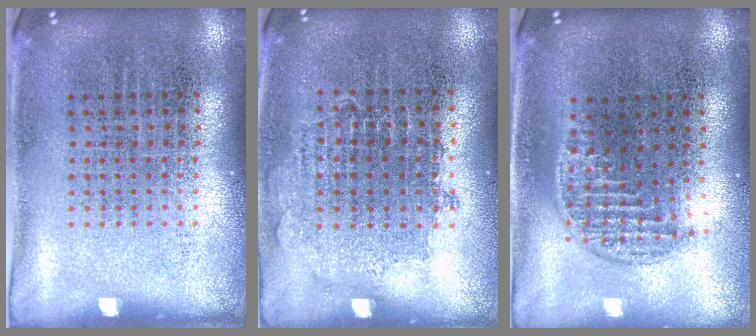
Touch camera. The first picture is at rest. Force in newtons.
{"total": 0.8, "press": 0.8, "slide": 0.3}
{"total": 1.2, "press": 1.0, "slide": 0.7}